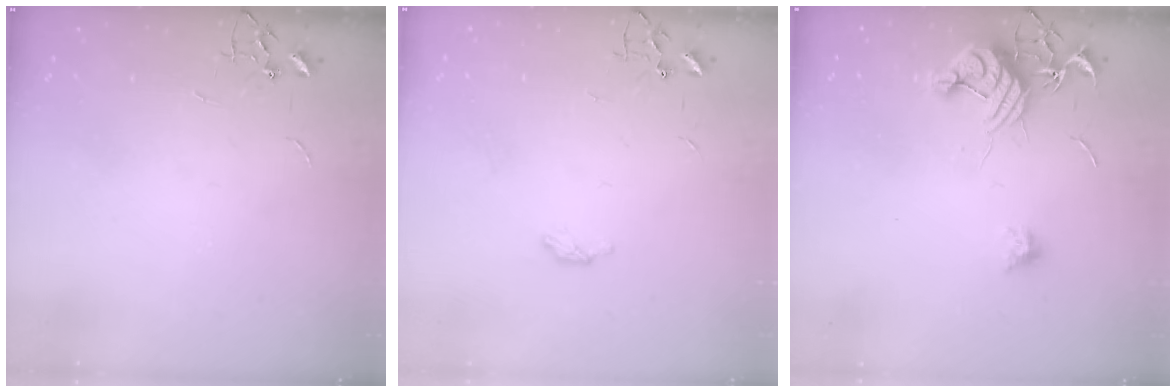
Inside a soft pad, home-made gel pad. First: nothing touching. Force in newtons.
{"total": 2.8, "press": 2.8, "slide": 0.5}
{"total": 12.7, "press": 12.6, "slide": 1.2}